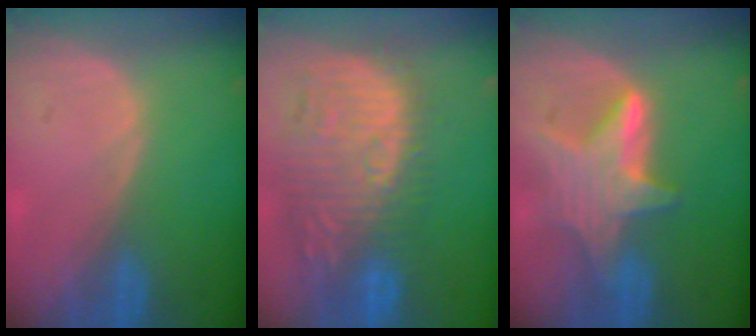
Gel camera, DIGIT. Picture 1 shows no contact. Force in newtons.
{"total": 12.7, "press": 11.6, "slide": 5.1}
{"total": 7.1, "press": 7.1, "slide": 0.3}